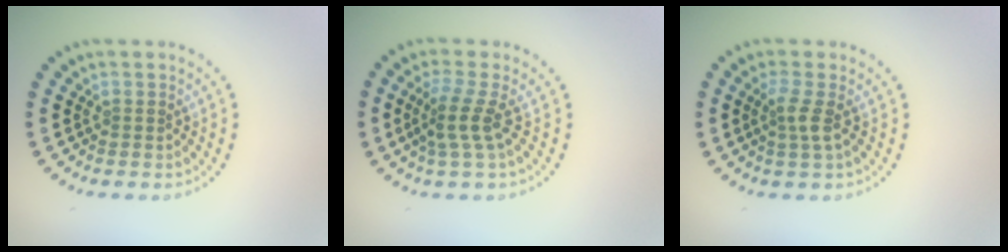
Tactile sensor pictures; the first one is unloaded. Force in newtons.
{"total": 2.6, "press": 1.9, "slide": 1.9}
{"total": 1.9, "press": 1.4, "slide": 1.2}